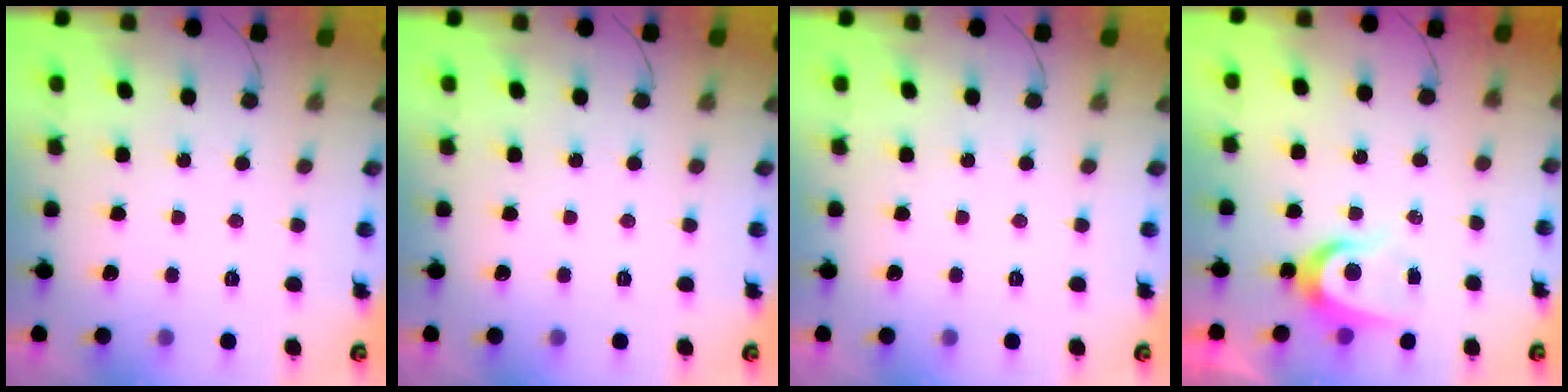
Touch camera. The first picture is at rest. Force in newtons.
{"total": 0.0}
{"total": 0.0}
{"total": 6.4, "press": 6.4, "slide": 0.4}